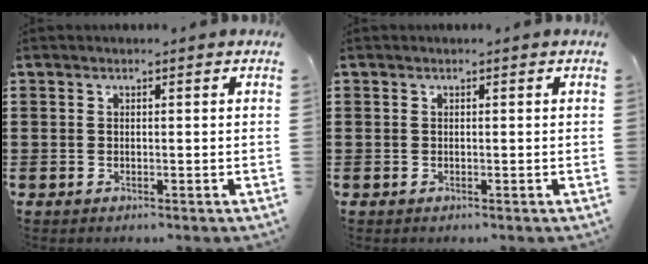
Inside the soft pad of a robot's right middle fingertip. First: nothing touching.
{"total": 0.0}